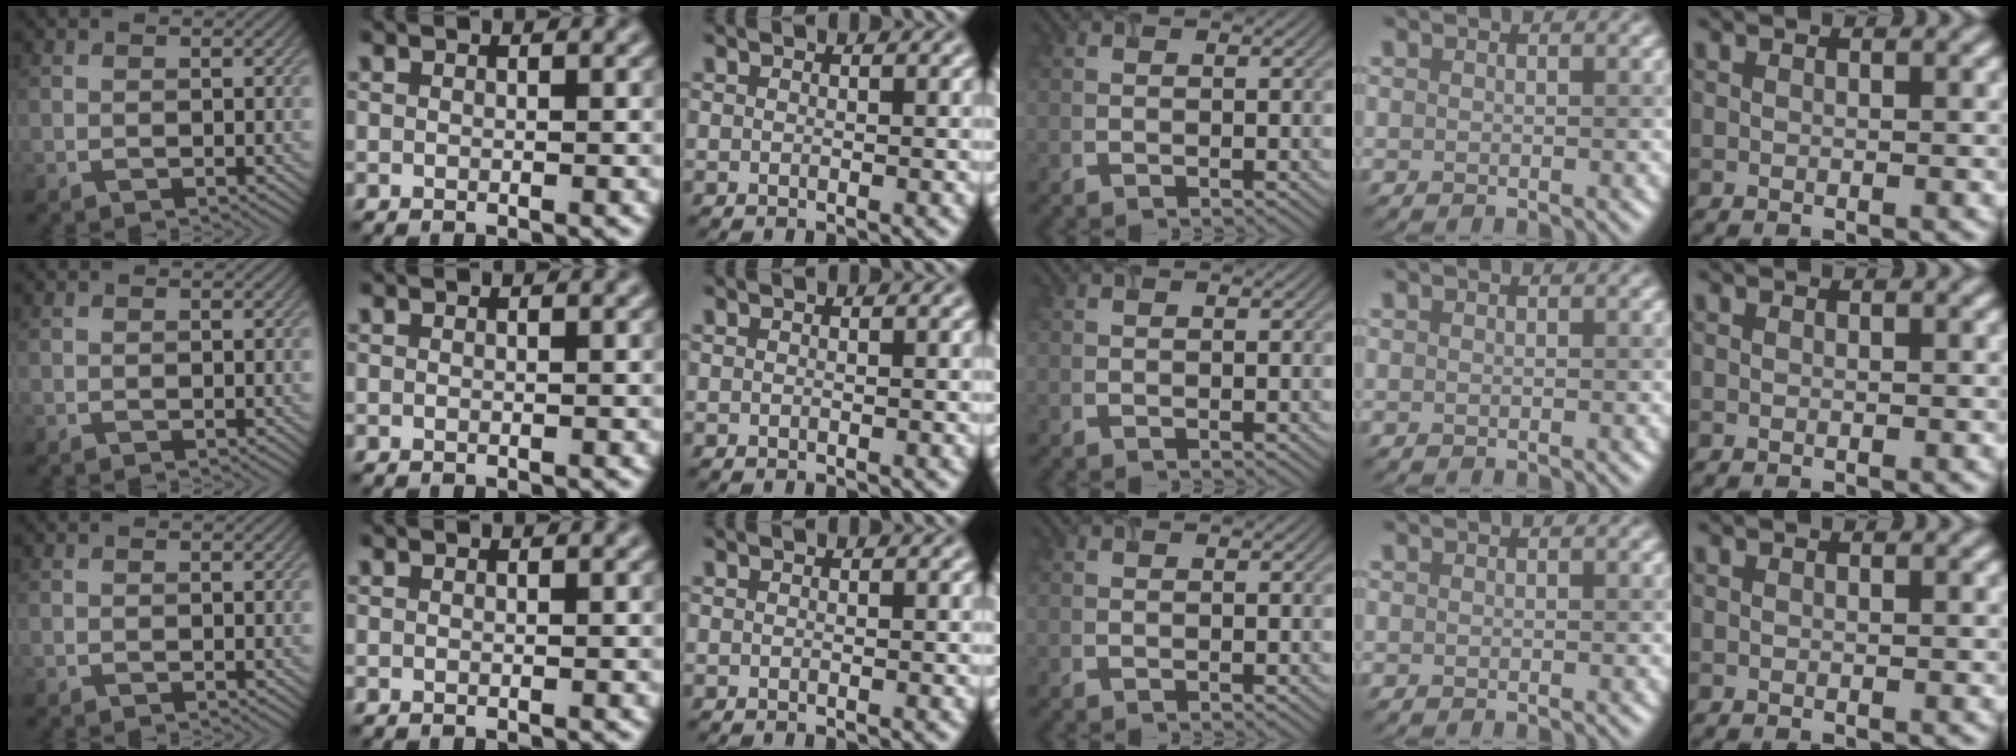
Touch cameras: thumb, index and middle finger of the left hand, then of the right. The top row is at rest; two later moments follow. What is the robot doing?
{"motion": "close", "object": "airpods case & airpods"}